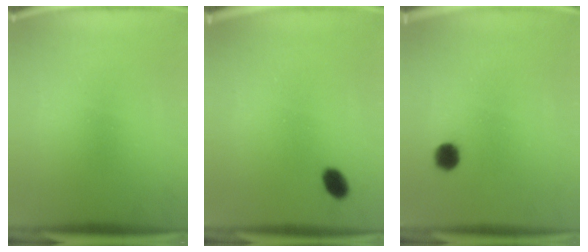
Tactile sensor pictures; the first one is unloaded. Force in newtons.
{"total": 3.3}
{"total": 3.1}